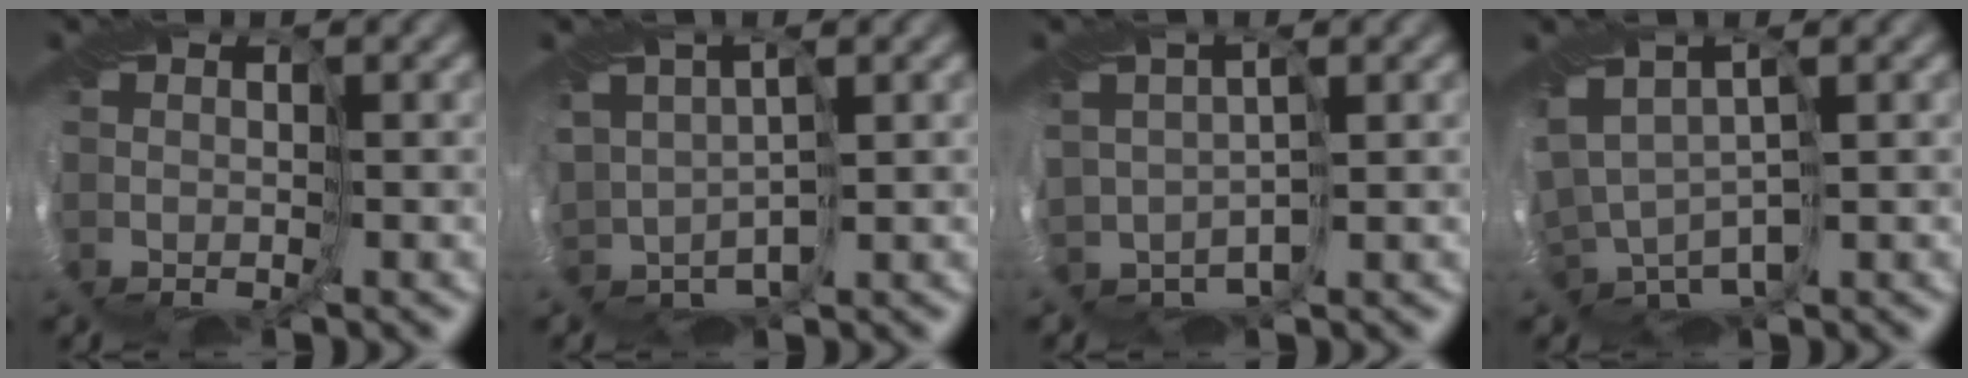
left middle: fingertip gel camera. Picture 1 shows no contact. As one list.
[{"total": 1.1, "force": [0.8, 0.6, -0.3], "torque": [-0.019, 0.012, 0.015]}, {"total": 1.0, "force": [0.7, 0.1, -0.7], "torque": [-0.007, 0.014, 0.022]}, {"total": 2.4, "force": [-0.1, 1.4, 1.9], "torque": [-0.071, 0.006, 0.019]}]